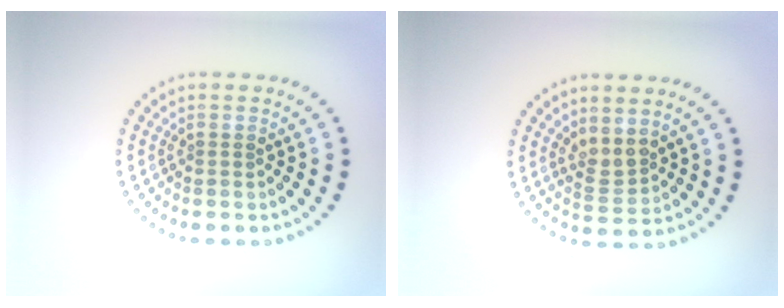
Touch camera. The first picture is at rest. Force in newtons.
{"total": 2.0, "press": 1.6, "slide": 1.3}